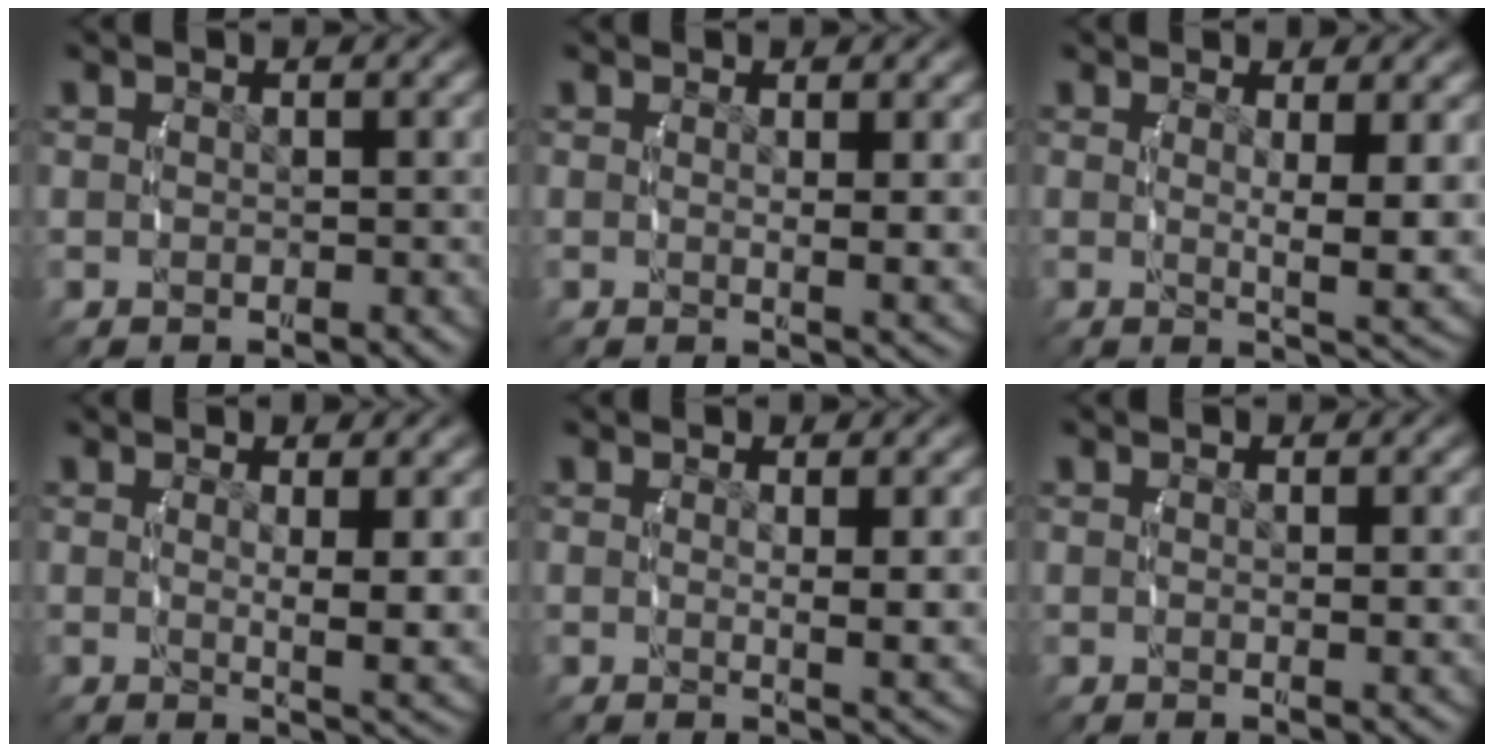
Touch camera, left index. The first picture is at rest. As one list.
[{"total": 1.7, "force": [0.6, -0.3, 1.6], "torque": [-0.028, -0.012, 0.012]}, {"total": 4.4, "force": [0.9, 0.0, 4.3], "torque": [-0.061, -0.012, 0.019]}, {"total": 3.5, "force": [1.0, -0.2, 3.4], "torque": [-0.049, -0.013, 0.019]}, {"total": 2.4, "force": [0.7, -0.3, 2.3], "torque": [-0.034, -0.011, 0.014]}, {"total": 0.7, "force": [0.2, -0.1, 0.6], "torque": [-0.019, -0.009, 0.005]}]